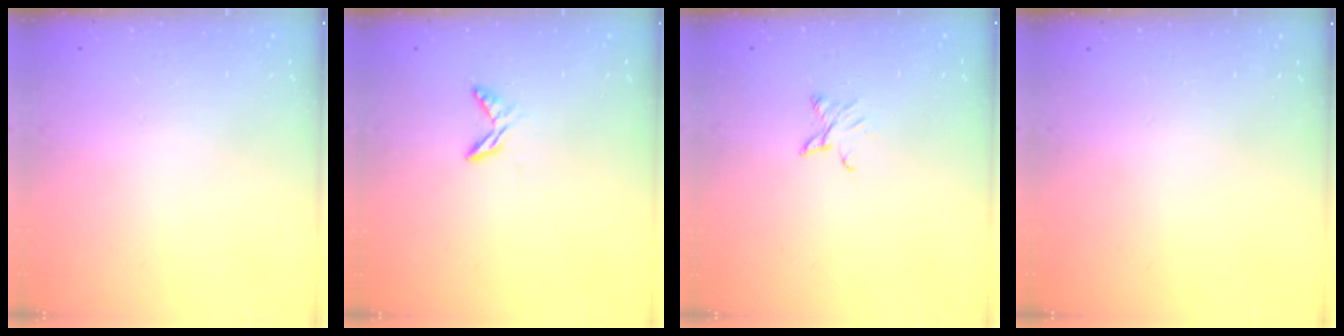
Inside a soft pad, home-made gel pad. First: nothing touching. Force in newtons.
{"total": 5.1, "press": 5.1, "slide": 0.4}
{"total": 3.7, "press": 3.7, "slide": 0.4}
{"total": 0.0}